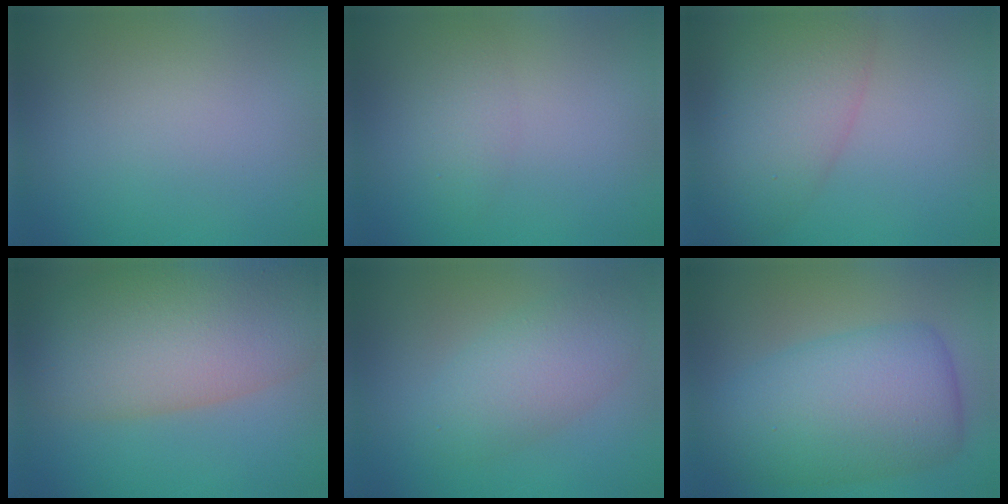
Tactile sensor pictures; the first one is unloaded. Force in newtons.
{"total": 1.8, "press": 1.8, "slide": 0.0}
{"total": 7.2, "press": 7.2, "slide": 0.3}
{"total": 11.3, "press": 11.3, "slide": 0.7}
{"total": 3.9, "press": 3.9, "slide": 0.1}
{"total": 8.2, "press": 8.2, "slide": 0.2}